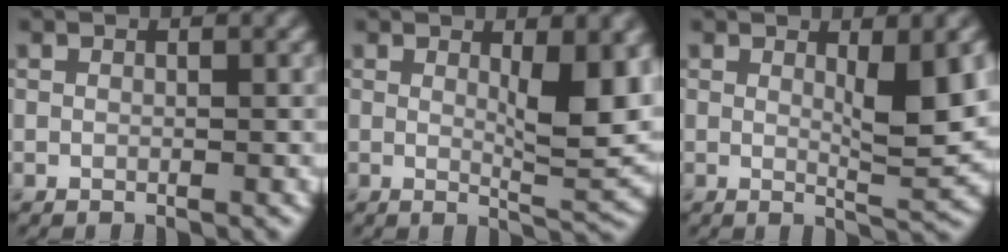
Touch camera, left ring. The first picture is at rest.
{"total": 5.7, "force": [1.2, 1.4, 5.4], "torque": [-0.078, -0.010, 0.023]}
{"total": 4.8, "force": [1.0, 1.0, 4.6], "torque": [-0.068, -0.005, 0.018]}